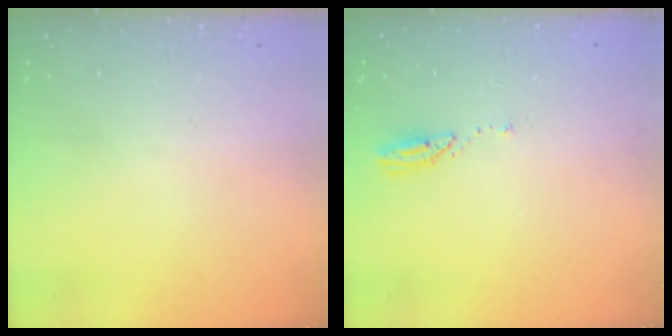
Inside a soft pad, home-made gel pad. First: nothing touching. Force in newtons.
{"total": 3.0, "press": 2.9, "slide": 0.3}